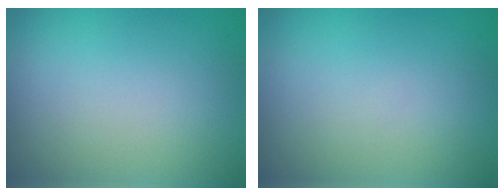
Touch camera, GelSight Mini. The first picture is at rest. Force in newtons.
{"total": 0.0}